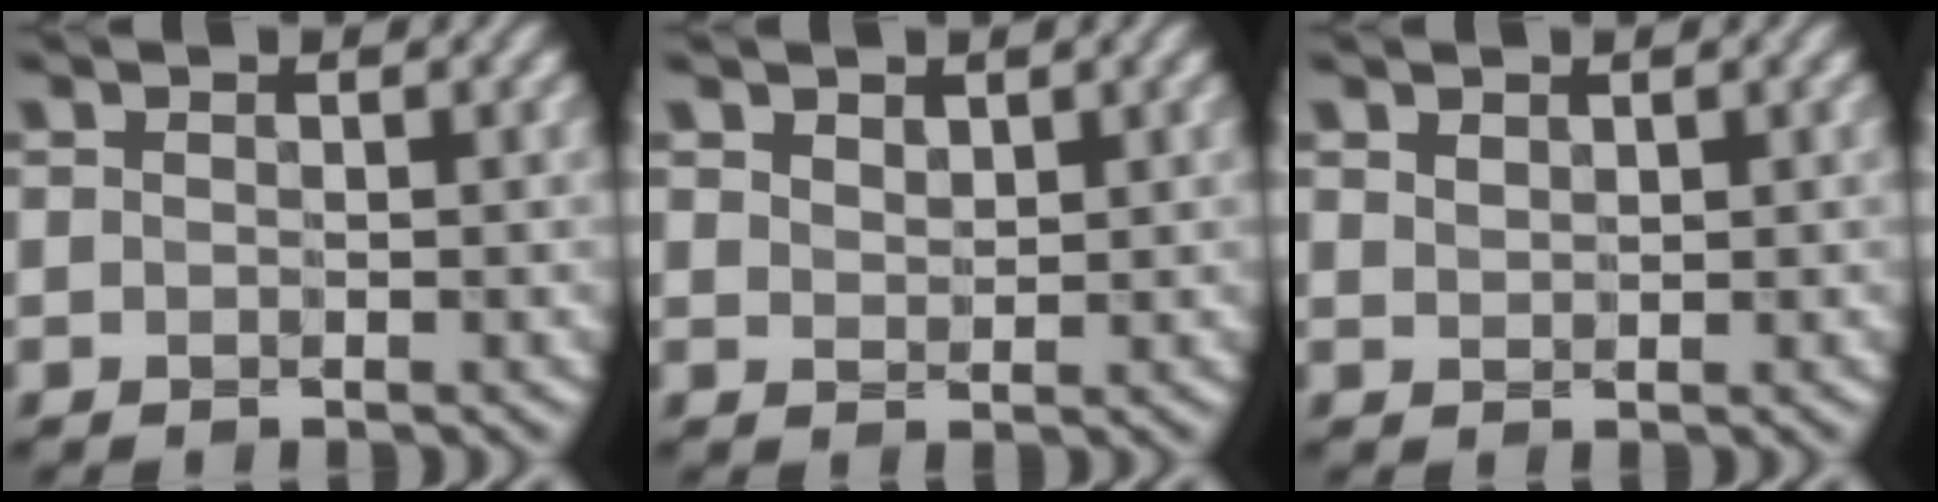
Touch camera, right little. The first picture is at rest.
{"total": 1.6, "force": [1.1, 0.9, 0.8], "torque": [-0.017, 0.000, 0.024]}
{"total": 1.0, "force": [0.7, 0.6, 0.5], "torque": [-0.011, 0.001, 0.017]}